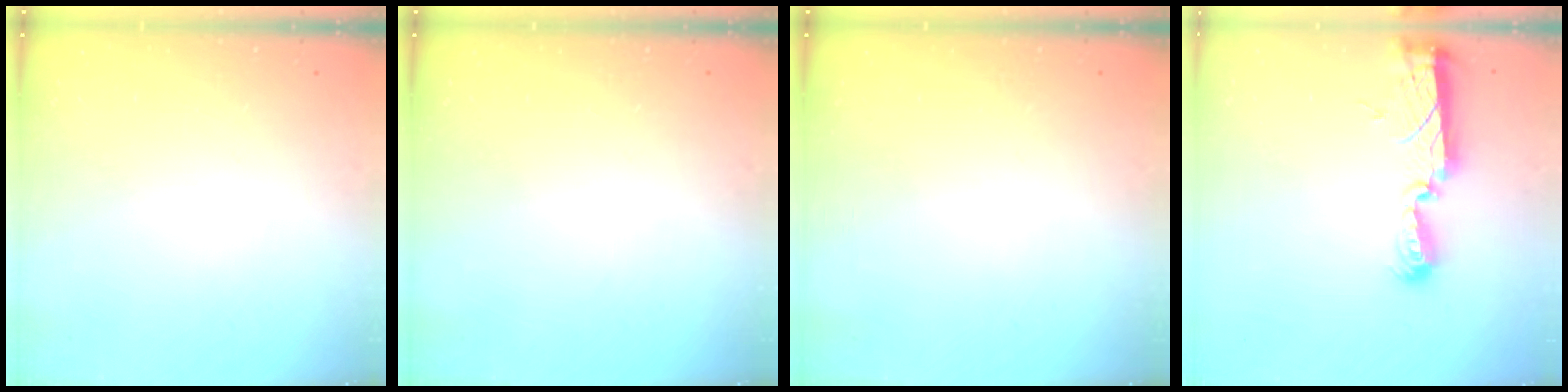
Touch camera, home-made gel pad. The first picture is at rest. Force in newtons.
{"total": 0.0}
{"total": 0.0}
{"total": 9.0, "press": 8.9, "slide": 0.8}